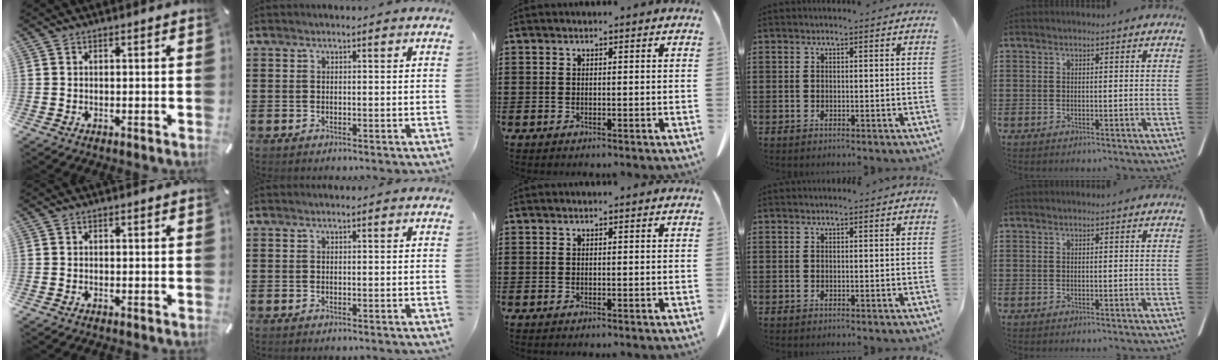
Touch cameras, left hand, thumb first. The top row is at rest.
{}